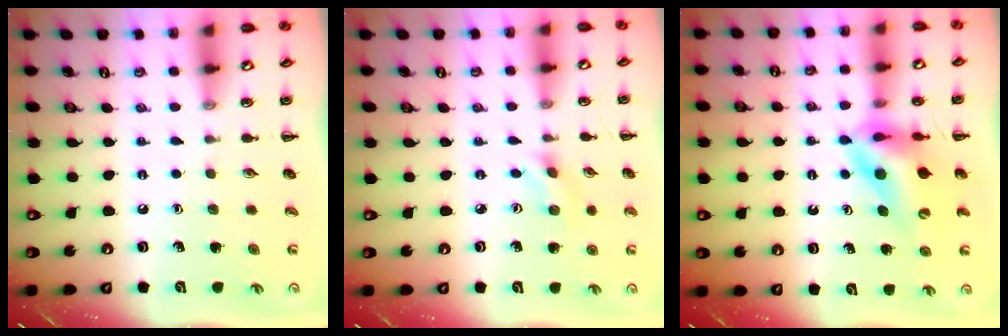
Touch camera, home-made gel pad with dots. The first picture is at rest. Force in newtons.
{"total": 1.9, "press": 1.7, "slide": 0.8}
{"total": 11.5, "press": 10.9, "slide": 3.5}